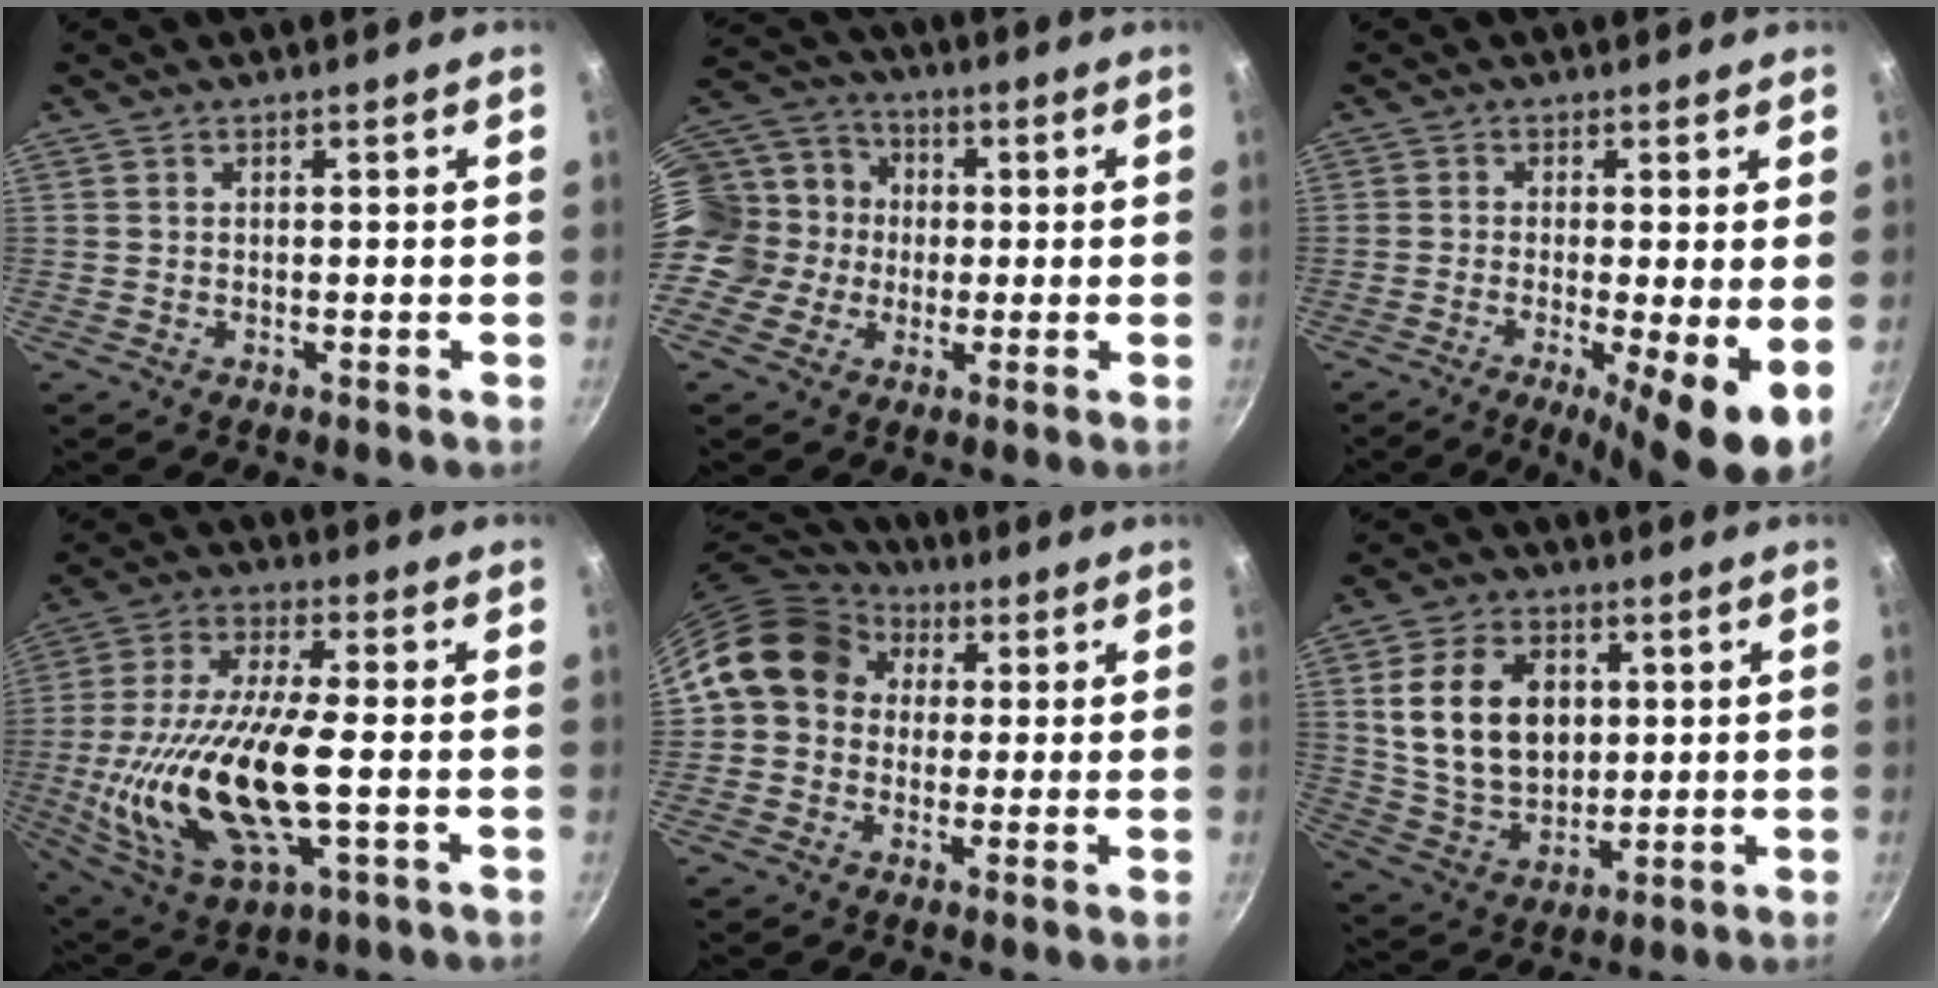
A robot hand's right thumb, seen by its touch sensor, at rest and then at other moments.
{"total": 14.3, "force": [-0.2, 12.8, 6.6], "torque": [-0.097, 0.034, -0.014]}
{"total": 8.6, "force": [-1.9, 1.3, 8.3], "torque": [-0.137, -0.009, -0.030]}
{"total": 22.2, "force": [-3.3, 8.4, 20.3], "torque": [-0.415, 0.003, -0.059]}
{"total": 13.9, "force": [2.7, 11.9, 6.7], "torque": [-0.084, 0.030, 0.029]}
{"total": 15.8, "force": [3.2, 11.5, 10.4], "torque": [-0.163, -0.008, 0.068]}